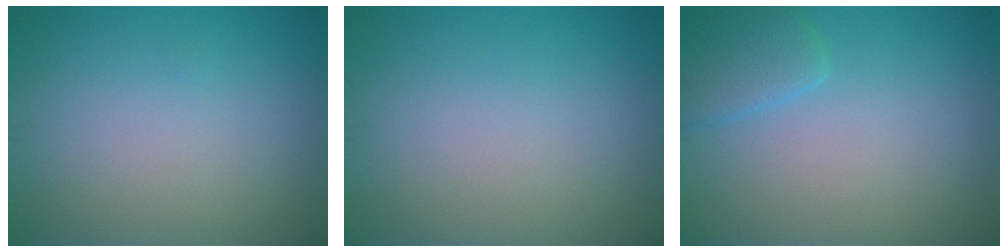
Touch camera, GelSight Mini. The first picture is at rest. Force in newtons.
{"total": 0.0}
{"total": 2.3, "press": 2.3, "slide": 0.1}